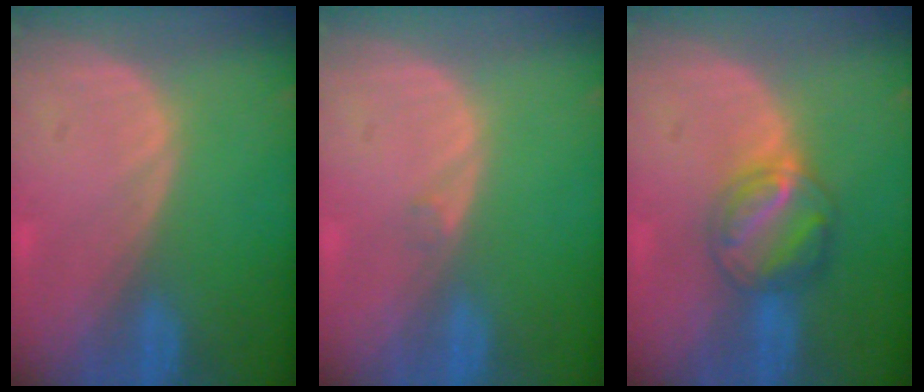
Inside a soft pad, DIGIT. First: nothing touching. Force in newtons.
{"total": 0.5, "press": 0.5, "slide": 0.1}
{"total": 5.8, "press": 5.7, "slide": 1.0}